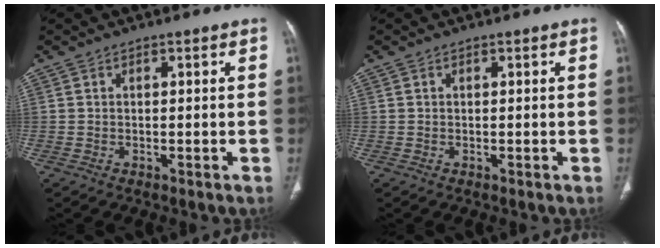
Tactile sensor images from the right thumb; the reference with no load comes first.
{"total": 0.0}